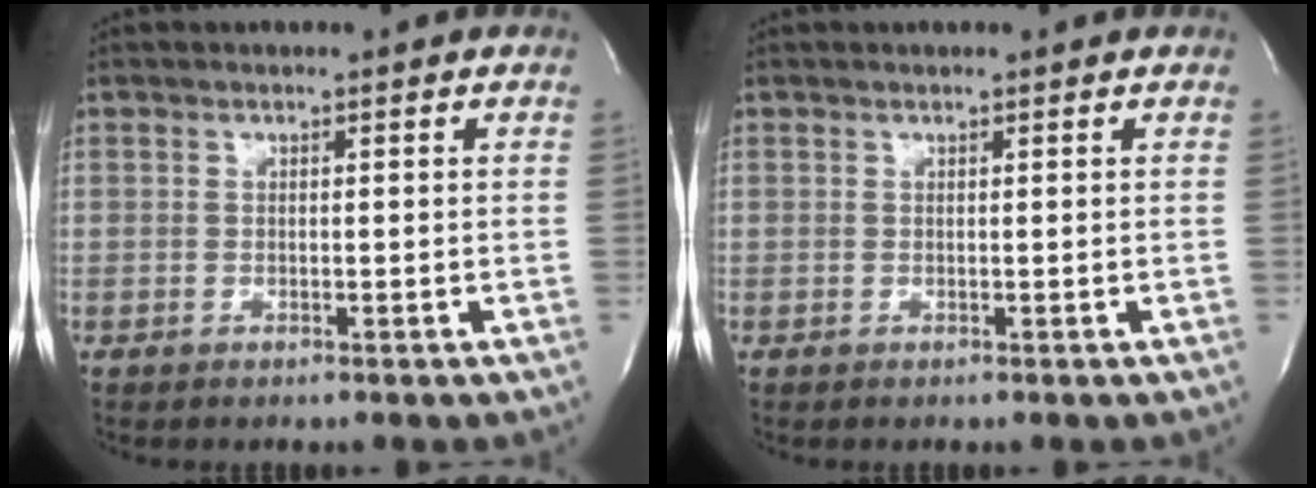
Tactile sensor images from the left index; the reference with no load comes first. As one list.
[{"total": 1.0, "force": [0.9, 0.1, 0.3], "torque": [-0.008, 0.008, 0.010]}]